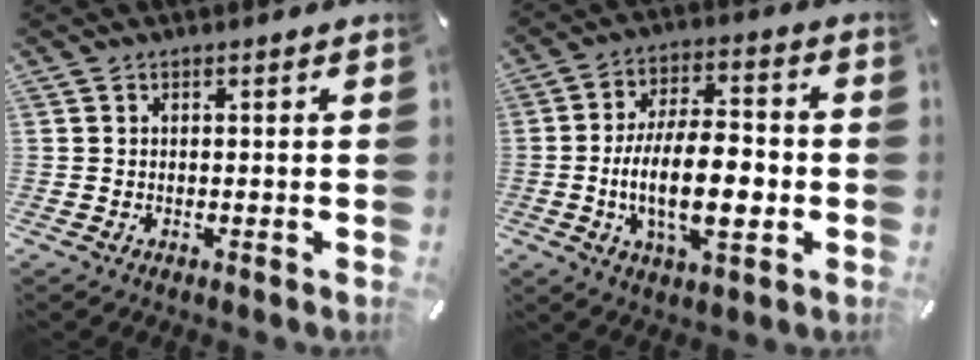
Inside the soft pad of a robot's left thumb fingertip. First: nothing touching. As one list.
[{"total": 16.3, "force": [-2.9, 7.6, 14.1], "torque": [-0.243, 0.002, -0.053]}]